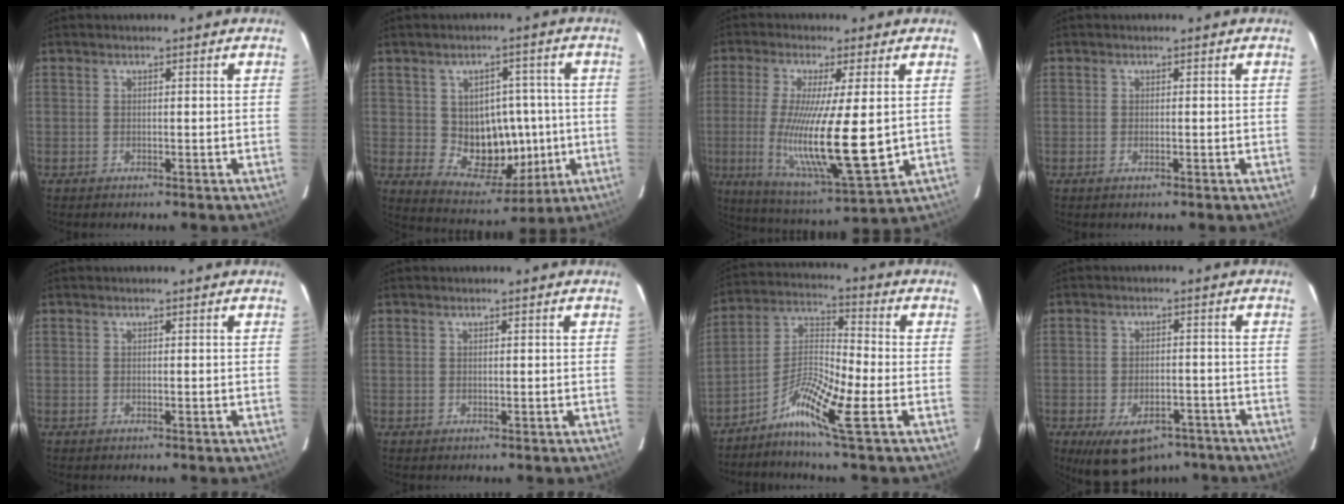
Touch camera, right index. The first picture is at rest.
{"total": 11.2, "force": [-0.3, 7.6, 8.3], "torque": [-0.118, 0.020, 0.019]}
{"total": 16.2, "force": [-0.7, 1.7, 16.1], "torque": [-0.303, -0.038, -0.007]}
{"total": 0.8, "force": [-0.3, -0.1, 0.7], "torque": [-0.011, -0.001, -0.005]}
{"total": 0.0}
{"total": 0.0}
{"total": 10.8, "force": [-5.2, 0.1, 9.4], "torque": [-0.184, -0.007, -0.108]}
{"total": 10.6, "force": [-7.2, 5.6, 5.4], "torque": [-0.088, 0.001, -0.107]}